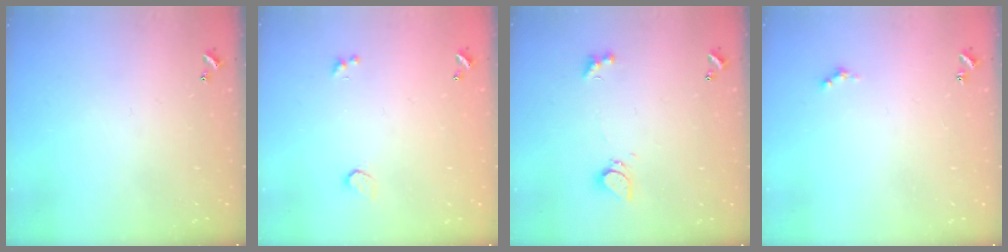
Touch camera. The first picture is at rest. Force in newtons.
{"total": 1.1, "press": 0.7, "slide": 0.8}
{"total": 1.8, "press": 1.7, "slide": 0.5}
{"total": 1.4, "press": 1.3, "slide": 0.4}